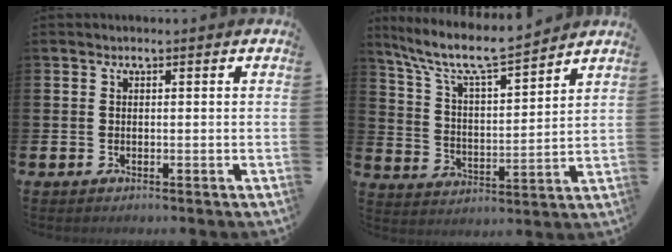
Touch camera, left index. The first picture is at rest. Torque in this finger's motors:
{"motor_torque": [0.94, -1.19, 0.42, 0.20]}